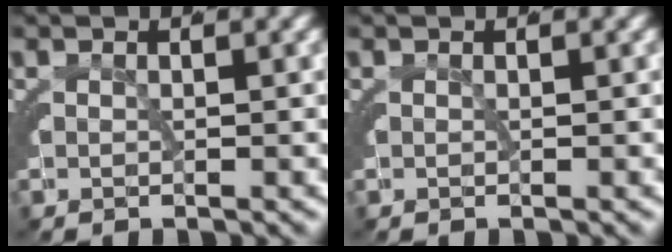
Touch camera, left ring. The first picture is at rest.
{"total": 0.0}